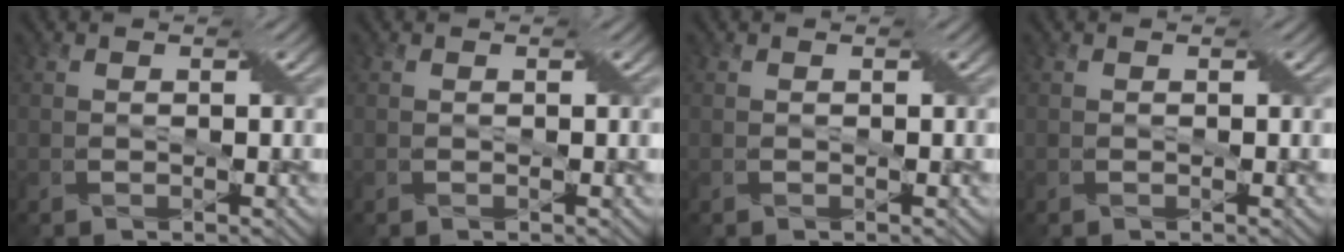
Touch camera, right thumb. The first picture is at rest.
{"total": 0.0}
{"total": 0.0}
{"total": 0.0}